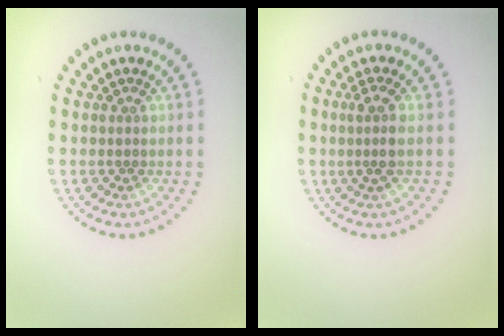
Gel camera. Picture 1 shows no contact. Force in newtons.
{"total": 1.9, "press": 1.4, "slide": 1.3}